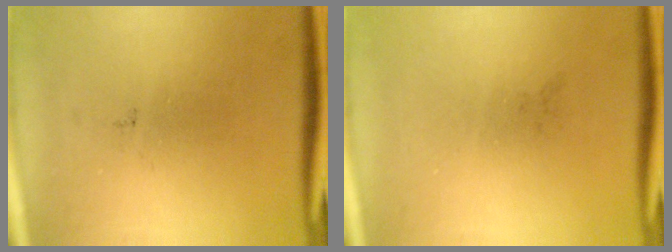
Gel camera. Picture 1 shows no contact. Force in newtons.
{"total": 0.0}